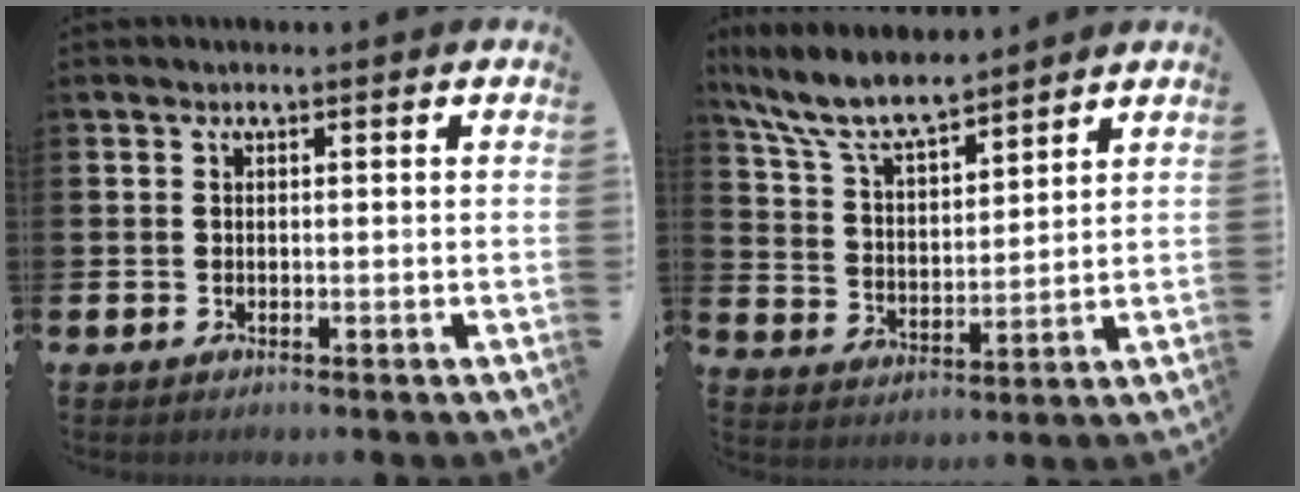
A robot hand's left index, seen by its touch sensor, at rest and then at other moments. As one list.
[{"total": 8.6, "force": [7.7, 1.8, 3.3], "torque": [-0.100, -0.037, 0.140]}]